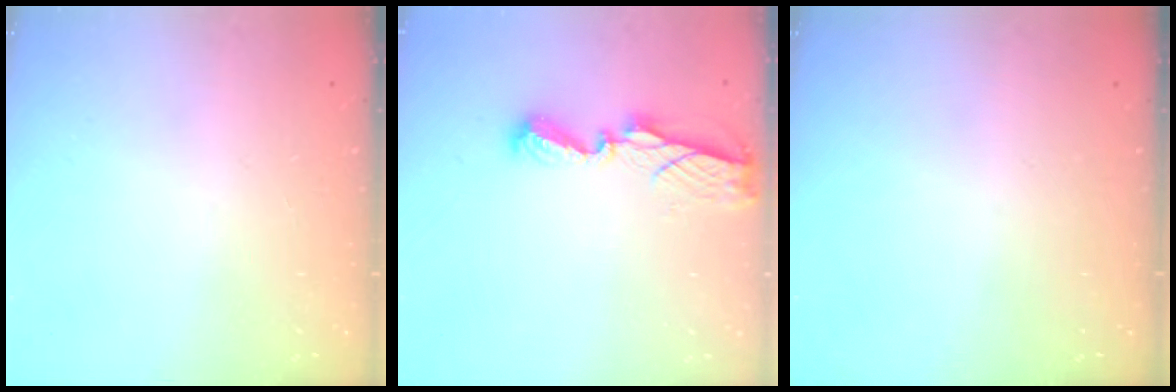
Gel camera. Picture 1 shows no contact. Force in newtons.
{"total": 7.5, "press": 7.5, "slide": 0.5}
{"total": 0.0}